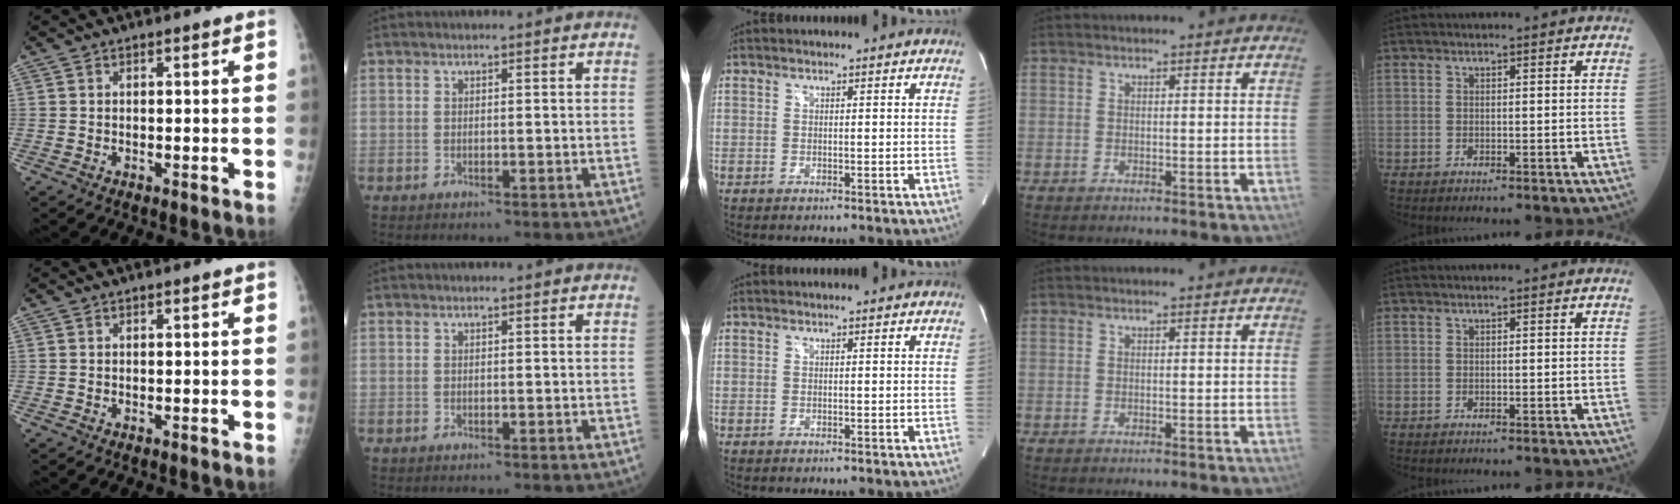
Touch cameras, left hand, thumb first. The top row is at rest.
{}